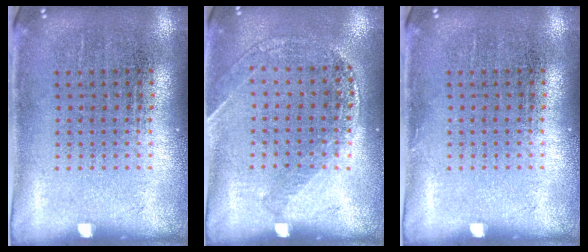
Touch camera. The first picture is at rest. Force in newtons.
{"total": 1.1, "press": 1.1, "slide": 0.2}
{"total": 0.0}